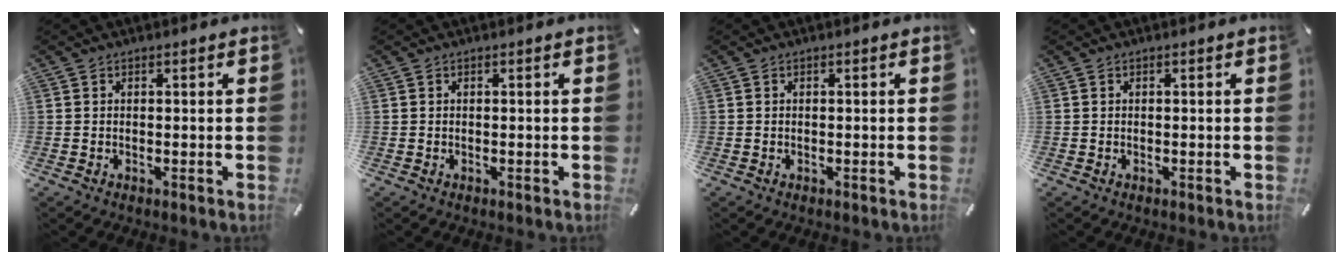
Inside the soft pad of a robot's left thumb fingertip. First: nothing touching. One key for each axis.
{"total": 0.0}
{"total": 0.0}
{"total": 0.0}